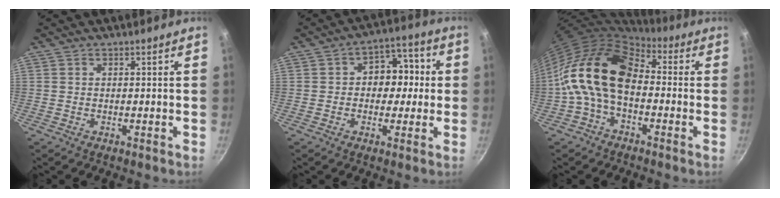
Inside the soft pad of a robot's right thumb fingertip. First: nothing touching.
{"total": 9.3, "force": [0.4, 7.1, 6.0], "torque": [-0.024, 0.022, -0.005]}
{"total": 15.0, "force": [-1.1, 9.6, 11.4], "torque": [-0.185, 0.037, -0.043]}